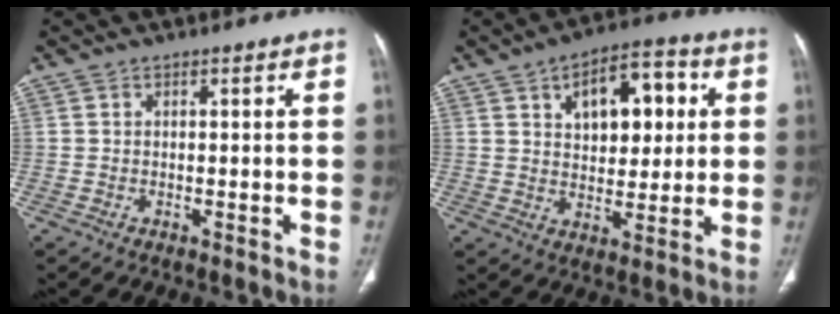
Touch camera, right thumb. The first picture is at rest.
{"total": 13.6, "force": [4.2, 7.7, 10.4], "torque": [-0.108, 0.004, 0.063]}